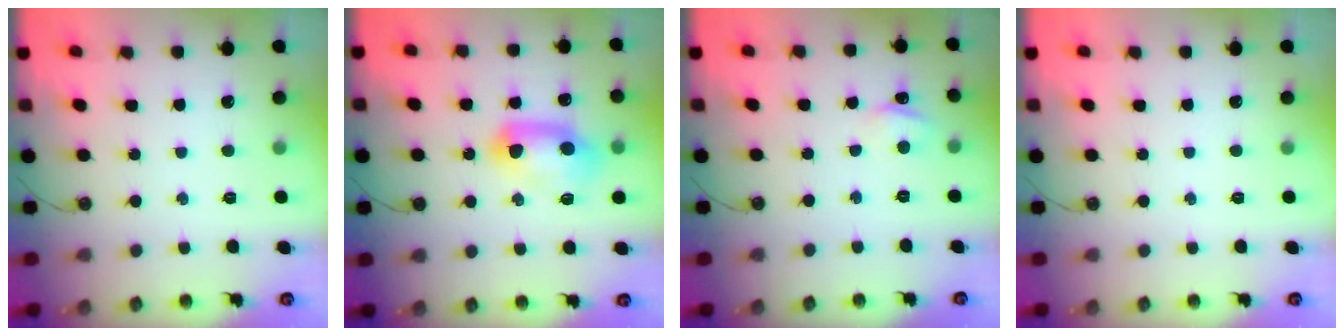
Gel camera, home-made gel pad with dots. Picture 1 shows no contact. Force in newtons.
{"total": 12.3, "press": 12.2, "slide": 0.9}
{"total": 2.8, "press": 2.7, "slide": 0.4}
{"total": 0.0}